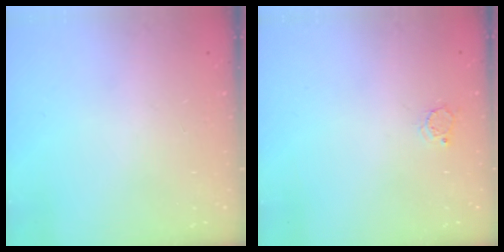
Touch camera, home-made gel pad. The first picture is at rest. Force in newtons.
{"total": 3.6, "press": 3.6, "slide": 0.1}